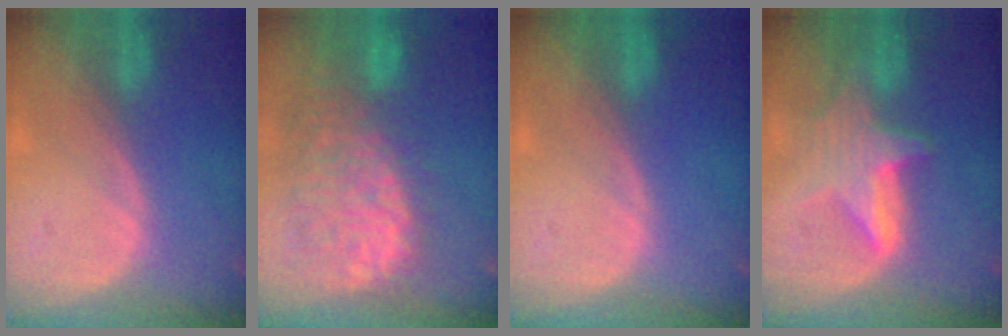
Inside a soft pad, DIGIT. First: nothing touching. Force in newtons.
{"total": 12.5, "press": 11.0, "slide": 5.9}
{"total": 0.0}
{"total": 6.5, "press": 6.4, "slide": 1.4}